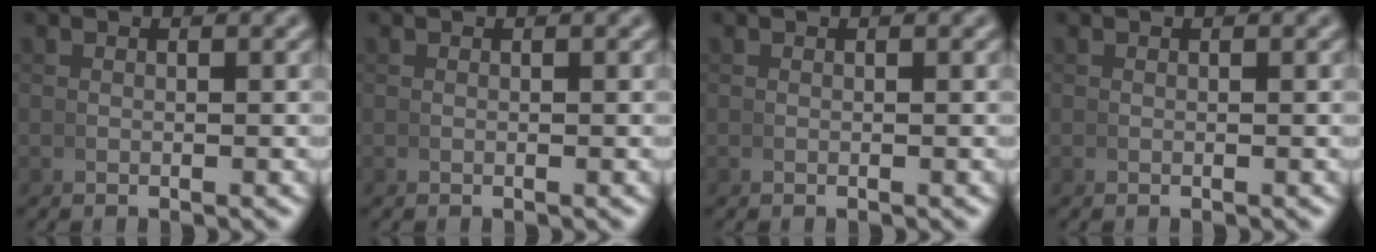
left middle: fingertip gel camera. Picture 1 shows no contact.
{"total": 0.0}
{"total": 0.0}
{"total": 0.0}